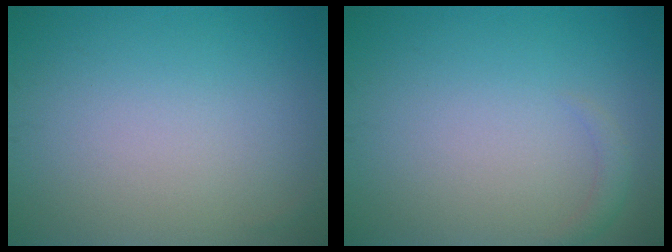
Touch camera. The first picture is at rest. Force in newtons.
{"total": 0.9, "press": 0.9, "slide": 0.1}